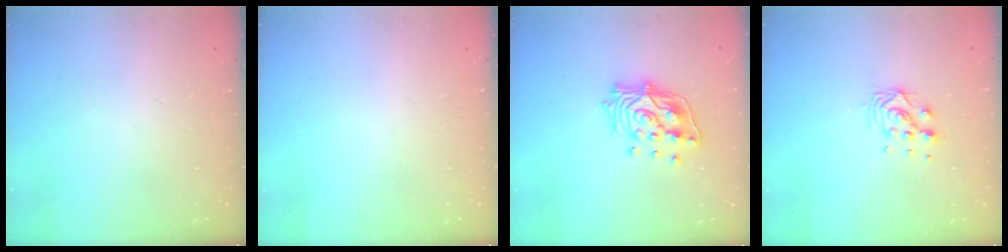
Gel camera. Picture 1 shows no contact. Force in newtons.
{"total": 0.0}
{"total": 14.9, "press": 14.8, "slide": 2.2}
{"total": 7.8, "press": 7.8, "slide": 0.7}